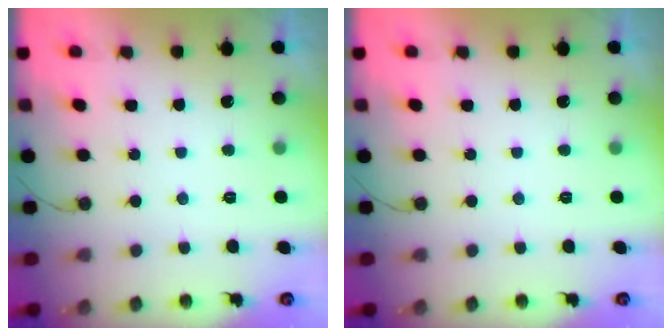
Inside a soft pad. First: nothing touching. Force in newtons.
{"total": 0.0}